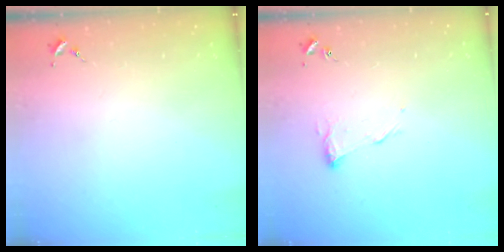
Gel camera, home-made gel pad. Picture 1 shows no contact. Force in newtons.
{"total": 7.1, "press": 7.1, "slide": 0.2}